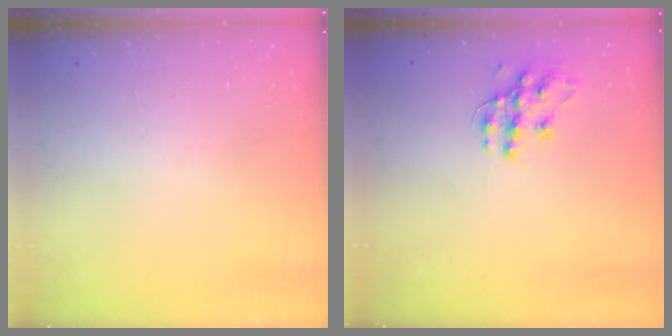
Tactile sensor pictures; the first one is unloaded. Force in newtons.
{"total": 11.3, "press": 11.3, "slide": 0.2}